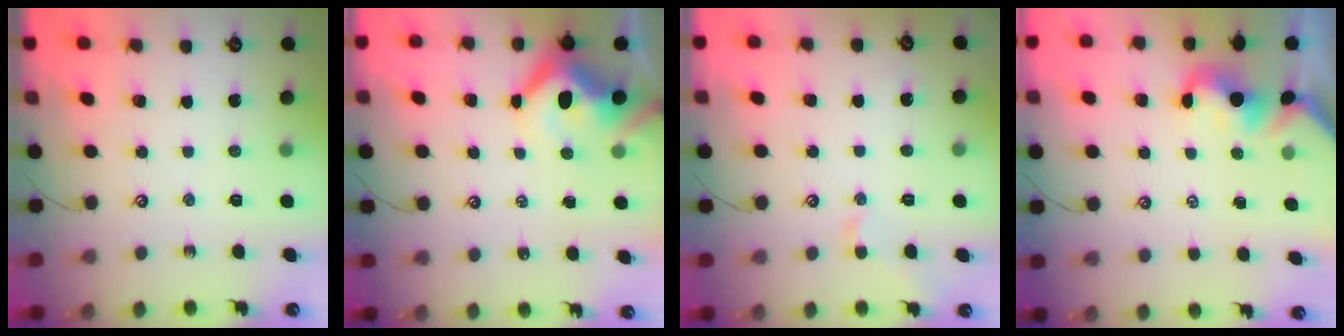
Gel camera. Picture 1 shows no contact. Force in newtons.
{"total": 9.9, "press": 9.8, "slide": 1.3}
{"total": 1.4, "press": 1.3, "slide": 0.3}
{"total": 1.0, "press": 0.9, "slide": 0.4}